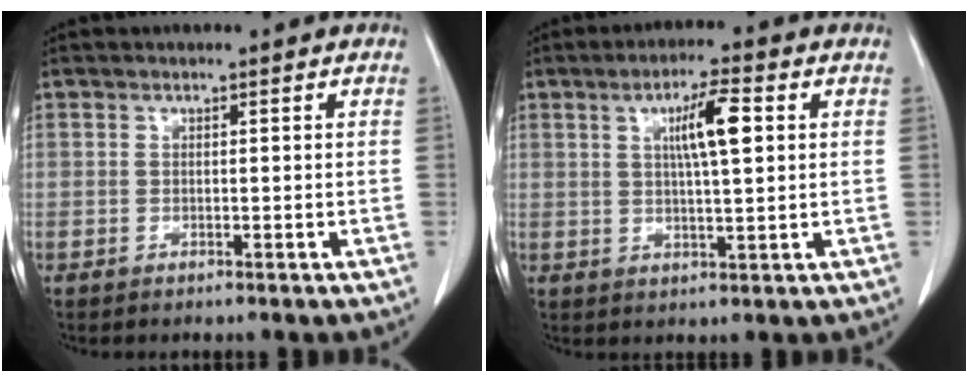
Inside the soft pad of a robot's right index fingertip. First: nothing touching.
{"total": 6.8, "force": [1.9, 0.7, 6.5], "torque": [-0.114, 0.005, 0.032]}